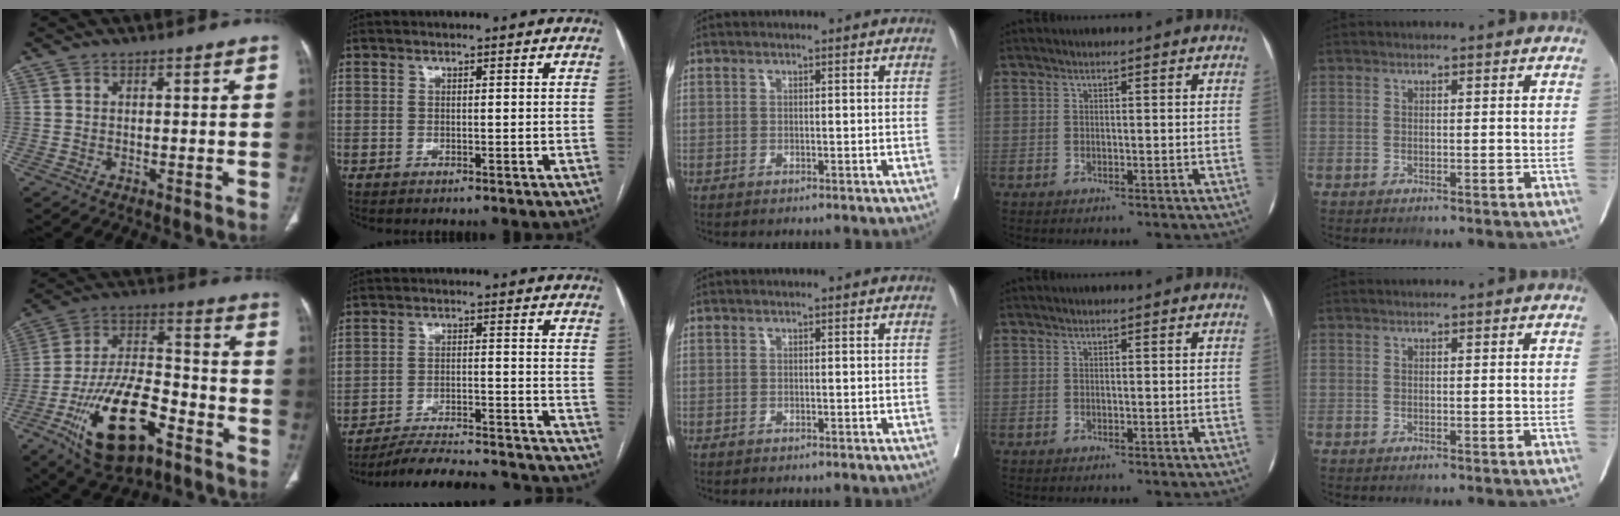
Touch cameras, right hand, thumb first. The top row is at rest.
{"thumb": {"total": 21.2, "force": [-10.1, 10.0, 15.8], "torque": [-0.275, 0.061, -0.168]}, "index": {"total": 24.4, "force": [-23.1, 3.0, 7.4], "torque": [-0.077, -0.014, -0.306]}}